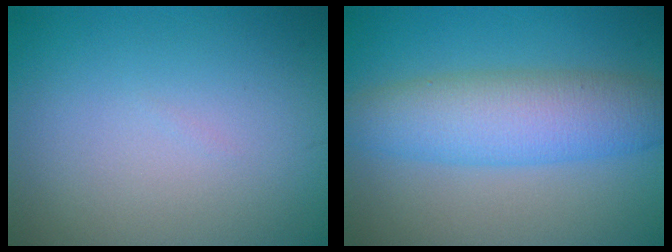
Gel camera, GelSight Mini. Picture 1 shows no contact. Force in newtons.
{"total": 6.4, "press": 6.4, "slide": 0.1}